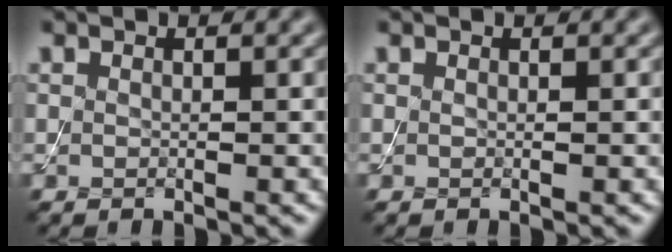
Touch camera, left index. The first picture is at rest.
{"total": 0.0}